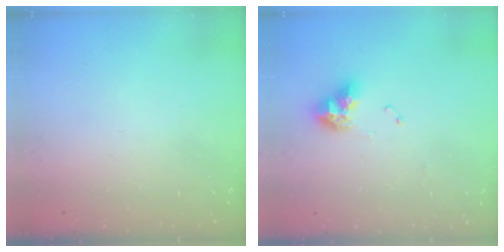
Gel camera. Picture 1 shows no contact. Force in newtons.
{"total": 9.1, "press": 9.0, "slide": 1.0}